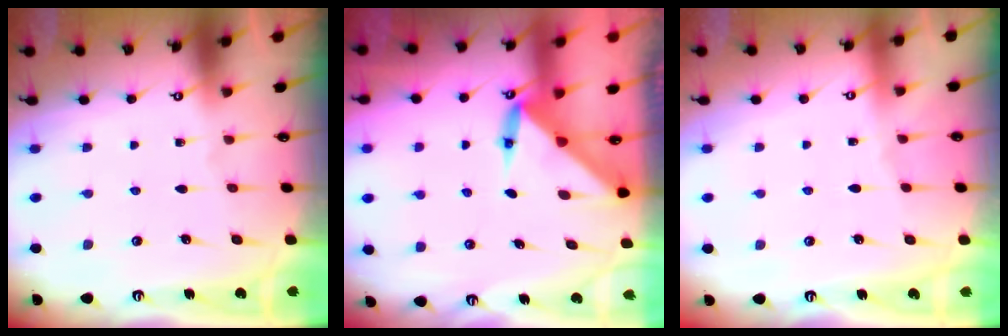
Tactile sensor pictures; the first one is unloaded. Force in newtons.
{"total": 3.9, "press": 3.9, "slide": 0.4}
{"total": 1.9, "press": 1.8, "slide": 0.5}